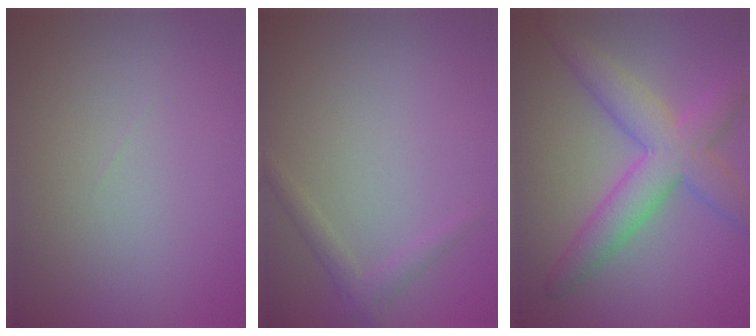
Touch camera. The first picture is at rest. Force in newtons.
{"total": 1.4, "press": 1.4, "slide": 0.1}
{"total": 6.3, "press": 6.3, "slide": 0.1}